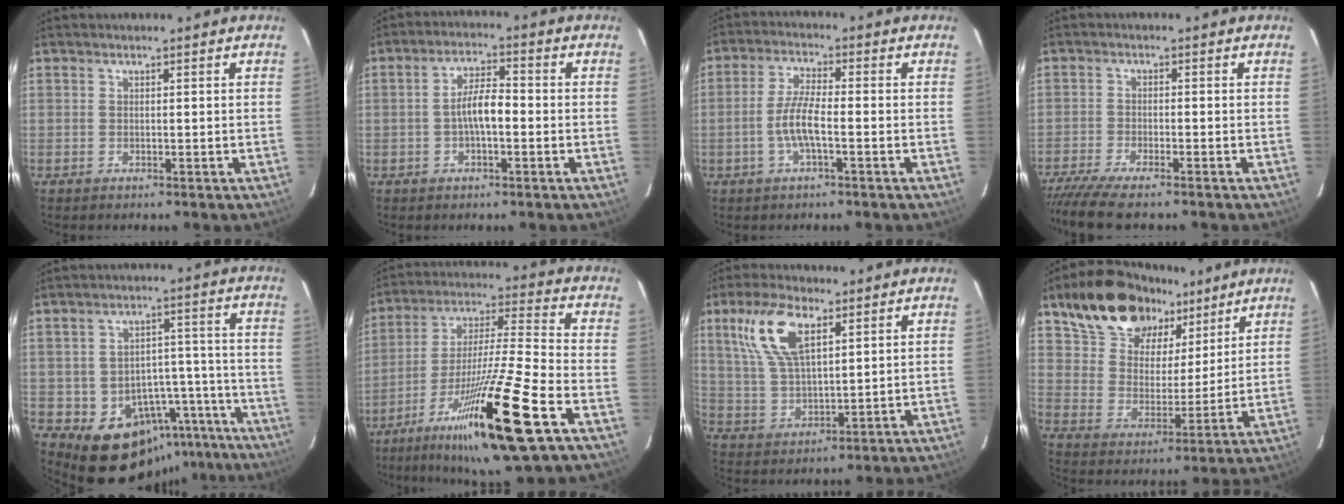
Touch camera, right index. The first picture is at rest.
{"total": 5.5, "force": [-1.1, 1.8, 5.1], "torque": [-0.095, 0.013, -0.019]}
{"total": 6.2, "force": [-1.9, 1.2, 5.8], "torque": [-0.119, 0.001, -0.039]}
{"total": 8.5, "force": [-7.2, 0.9, 4.3], "torque": [-0.109, -0.035, -0.132]}
{"total": 15.5, "force": [-11.4, 9.6, 4.1], "torque": [-0.063, 0.063, -0.125]}
{"total": 22.0, "force": [-12.2, 0.7, 18.3], "torque": [-0.347, -0.046, -0.215]}
{"total": 12.2, "force": [5.9, 5.1, 9.4], "torque": [-0.190, 0.016, 0.123]}
{"total": 20.2, "force": [13.2, 11.1, 10.5], "torque": [-0.216, 0.064, 0.238]}